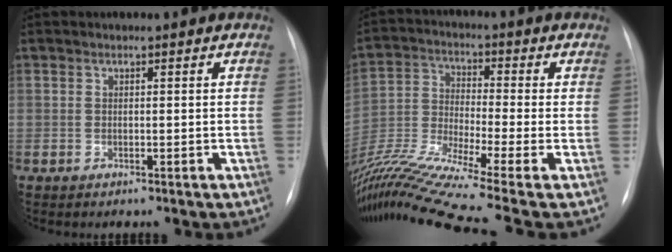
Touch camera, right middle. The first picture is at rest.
{"total": 17.0, "force": [-13.5, -2.5, 9.9], "torque": [-0.215, -0.016, -0.245]}